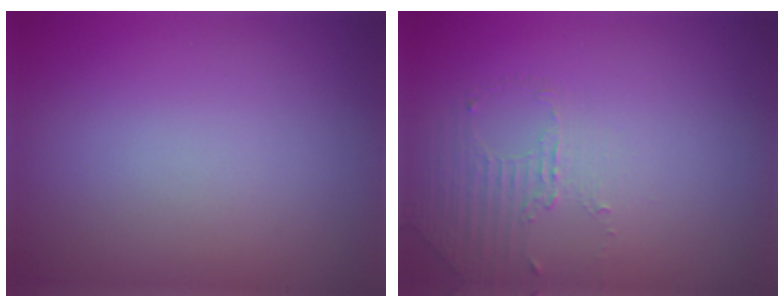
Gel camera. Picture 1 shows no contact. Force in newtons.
{"total": 1.4, "press": 0.6, "slide": 1.2}